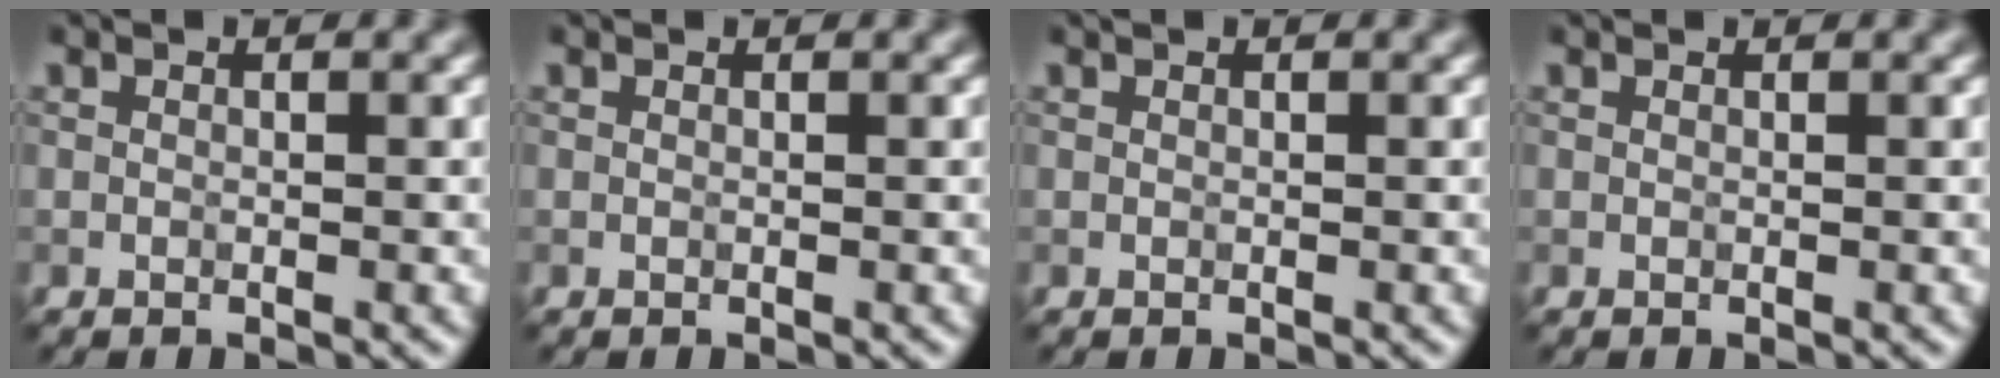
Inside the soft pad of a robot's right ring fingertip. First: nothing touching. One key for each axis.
{"total": 0.0}
{"total": 0.0}
{"total": 0.5, "fx": 0.5, "fy": 0.0, "fz": 0.1, "tx": -0.003, "ty": -0.002, "tz": 0.004}